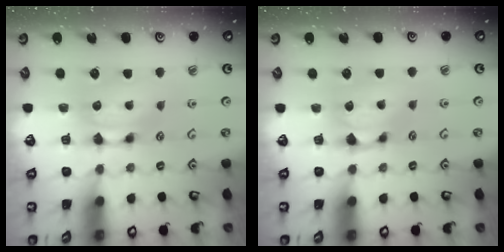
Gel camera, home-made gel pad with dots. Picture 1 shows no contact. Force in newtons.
{"total": 0.8, "press": 0.2, "slide": 0.8}